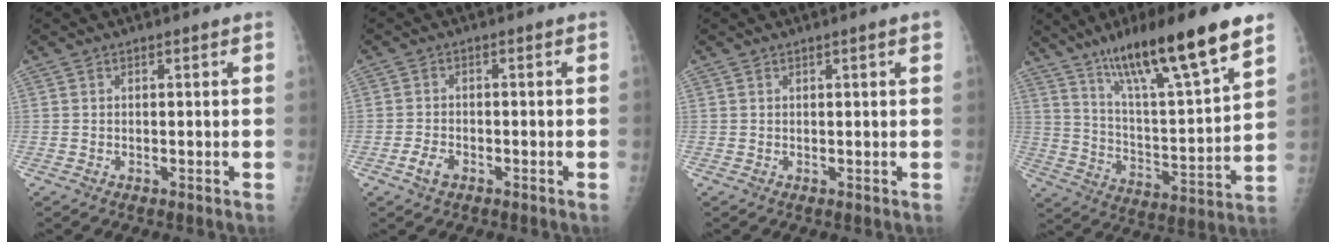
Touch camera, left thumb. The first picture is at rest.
{"total": 2.8, "force": [-1.5, 1.7, 1.7], "torque": [-0.033, 0.006, -0.026]}
{"total": 1.7, "force": [0.9, 0.0, 1.4], "torque": [-0.022, -0.001, 0.011]}
{"total": 22.9, "force": [15.0, 3.3, 17.0], "torque": [-0.267, -0.056, 0.255]}